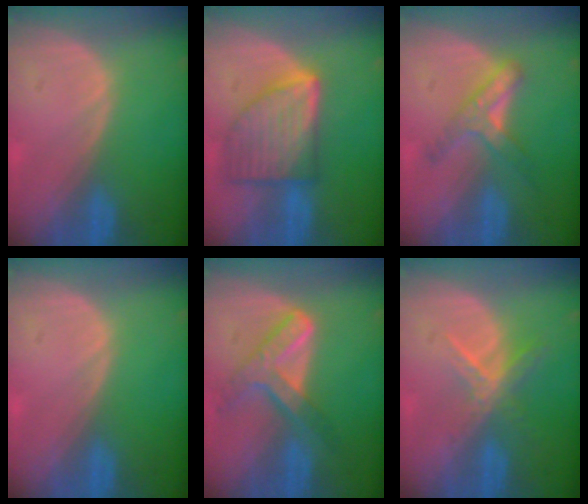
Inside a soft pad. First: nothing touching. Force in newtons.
{"total": 8.8, "press": 8.8, "slide": 0.5}
{"total": 5.1, "press": 5.1, "slide": 0.4}
{"total": 0.0}
{"total": 7.2, "press": 6.2, "slide": 3.8}
{"total": 5.5, "press": 4.8, "slide": 2.8}